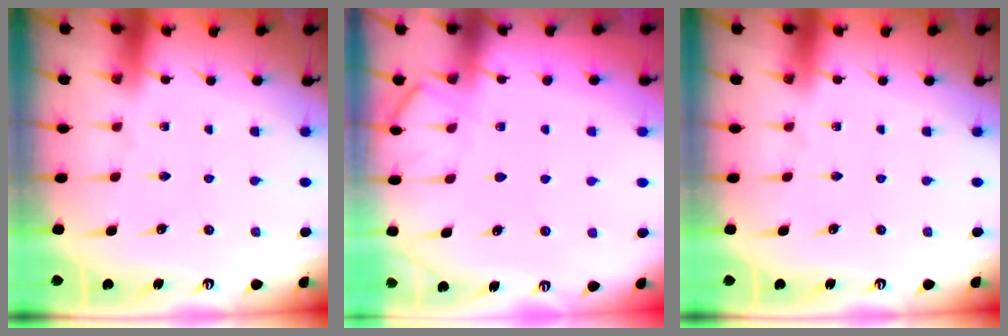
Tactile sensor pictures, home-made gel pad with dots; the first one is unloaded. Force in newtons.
{"total": 5.1, "press": 5.1, "slide": 0.5}
{"total": 0.0}